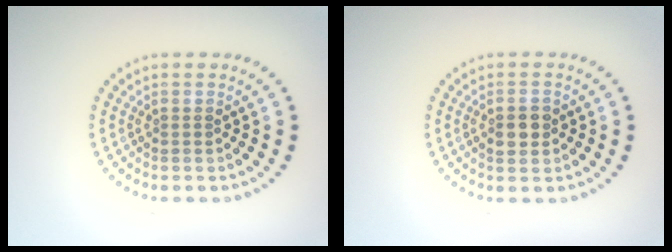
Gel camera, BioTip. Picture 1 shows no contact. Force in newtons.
{"total": 2.4, "press": 2.4, "slide": 0.0}